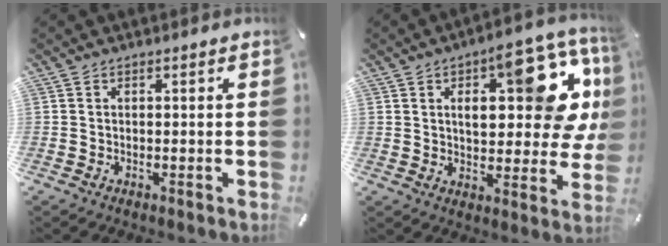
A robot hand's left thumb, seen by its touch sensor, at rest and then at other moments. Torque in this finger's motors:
{"motor_torque": [1.97, 2.05, 1.86, -0.39, 0.46]}